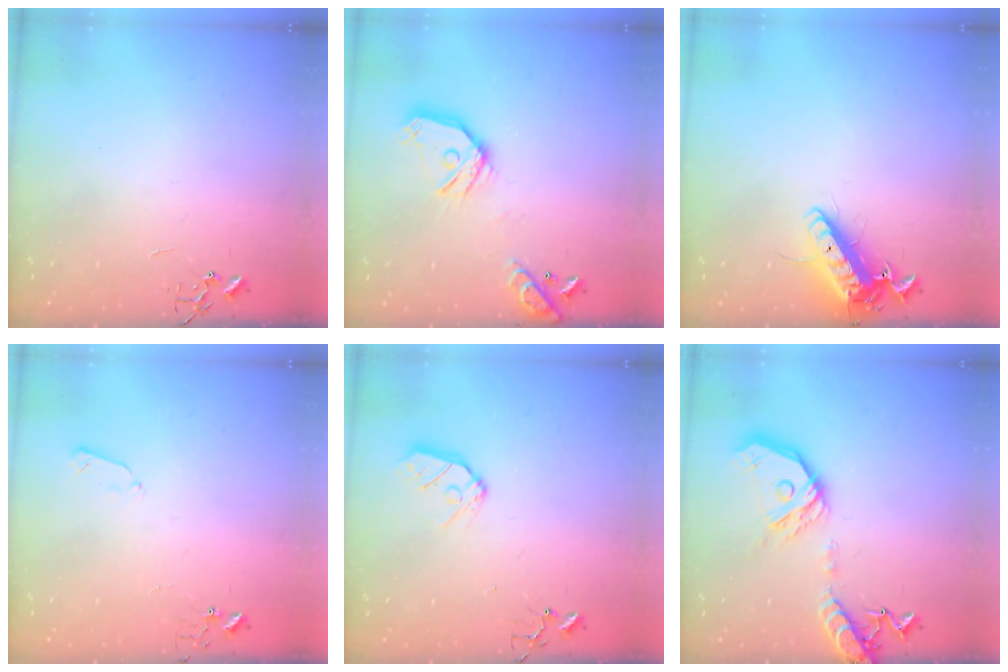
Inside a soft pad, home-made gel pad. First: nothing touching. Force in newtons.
{"total": 16.2, "press": 16.0, "slide": 2.5}
{"total": 14.1, "press": 13.9, "slide": 2.6}
{"total": 3.3, "press": 3.2, "slide": 0.6}
{"total": 9.2, "press": 9.2, "slide": 0.8}
{"total": 17.9, "press": 17.7, "slide": 2.6}